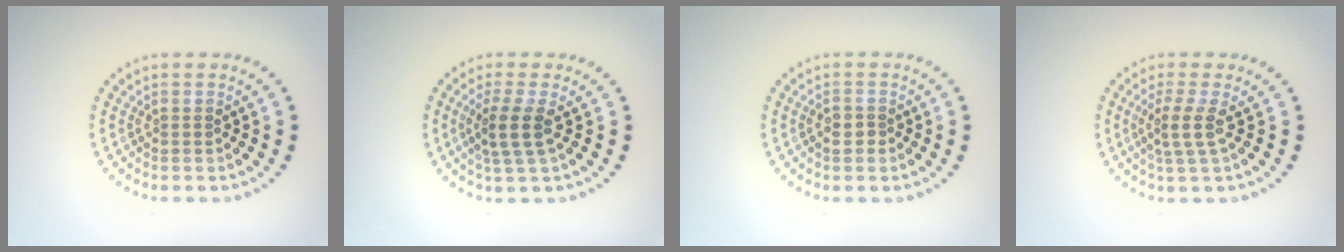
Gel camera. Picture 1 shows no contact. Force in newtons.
{"total": 2.7, "press": 2.1, "slide": 1.7}
{"total": 1.3, "press": 1.2, "slide": 0.5}
{"total": 2.3, "press": 1.7, "slide": 1.5}